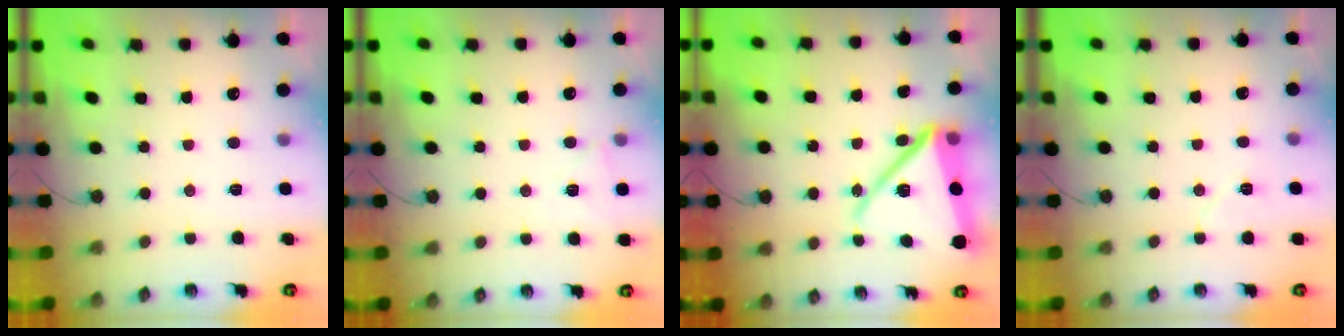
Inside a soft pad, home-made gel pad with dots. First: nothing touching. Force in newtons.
{"total": 8.8, "press": 5.7, "slide": 6.7}
{"total": 18.4, "press": 18.3, "slide": 2.2}
{"total": 5.5, "press": 5.3, "slide": 1.7}